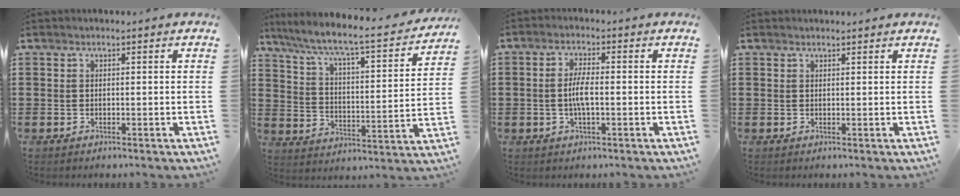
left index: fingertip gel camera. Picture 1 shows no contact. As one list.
[{"total": 6.4, "force": [5.3, 0.1, 3.6], "torque": [-0.095, -0.044, 0.078]}, {"total": 4.1, "force": [-0.5, 1.2, 3.9], "torque": [-0.084, -0.001, -0.014]}, {"total": 0.8, "force": [0.8, 0.1, 0.1], "torque": [-0.003, 0.000, 0.016]}]